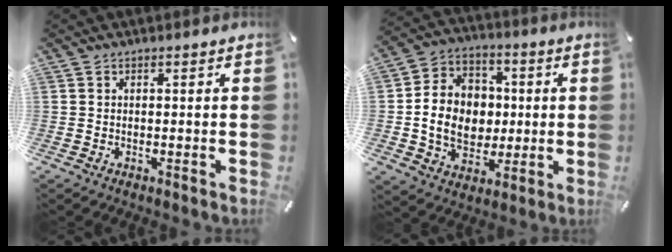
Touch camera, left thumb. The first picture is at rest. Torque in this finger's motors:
{"motor_torque": [0.83, 0.93, 0.65, -0.22, 0.40]}